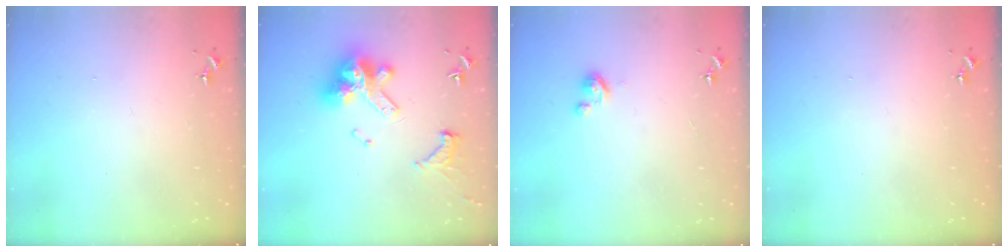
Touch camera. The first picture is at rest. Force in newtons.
{"total": 15.3, "press": 15.2, "slide": 1.1}
{"total": 2.8, "press": 2.8, "slide": 0.3}
{"total": 0.0}